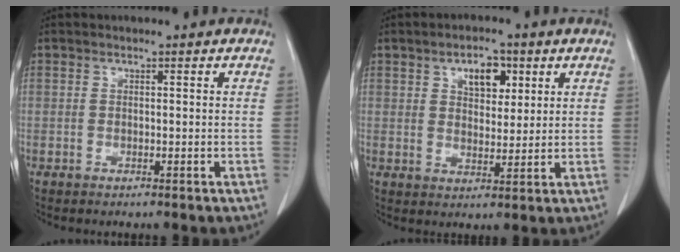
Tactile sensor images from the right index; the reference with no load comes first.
{"total": 5.9, "force": [2.7, 3.2, 4.2], "torque": [-0.066, 0.005, 0.045]}